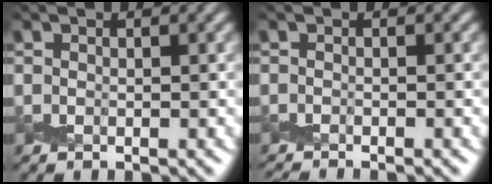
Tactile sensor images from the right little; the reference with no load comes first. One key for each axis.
{"total": 1.0, "fx": -0.9, "fy": -0.2, "fz": 0.2, "tx": -0.010, "ty": -0.007, "tz": -0.025}